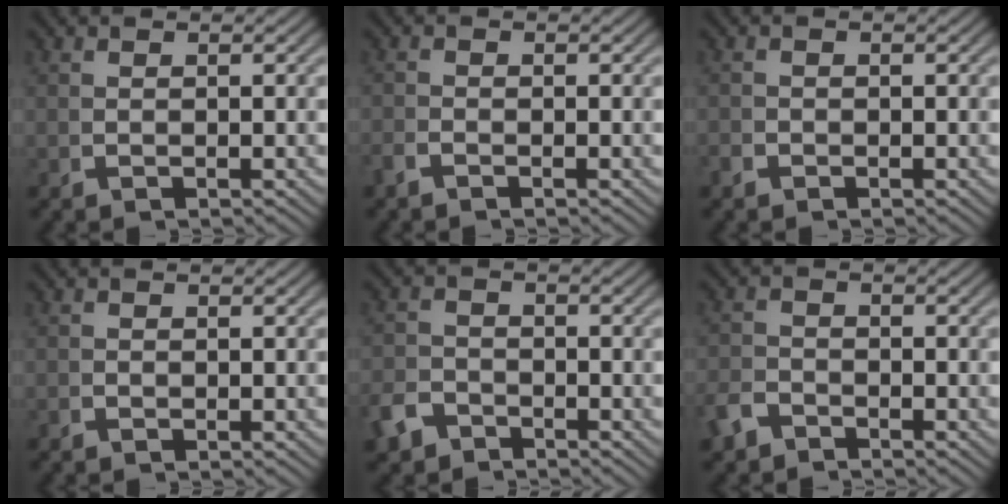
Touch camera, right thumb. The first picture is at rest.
{"total": 0.7, "force": [-0.7, 0.0, 0.1], "torque": [0.005, -0.001, -0.017]}
{"total": 0.5, "force": [-0.5, 0.2, -0.1], "torque": [0.004, -0.003, -0.011]}
{"total": 0.0}
{"total": 2.6, "force": [-2.3, 1.2, 0.2], "torque": [0.000, -0.010, -0.038]}
{"total": 1.8, "force": [-1.7, 0.6, 0.1], "torque": [0.003, -0.004, -0.032]}